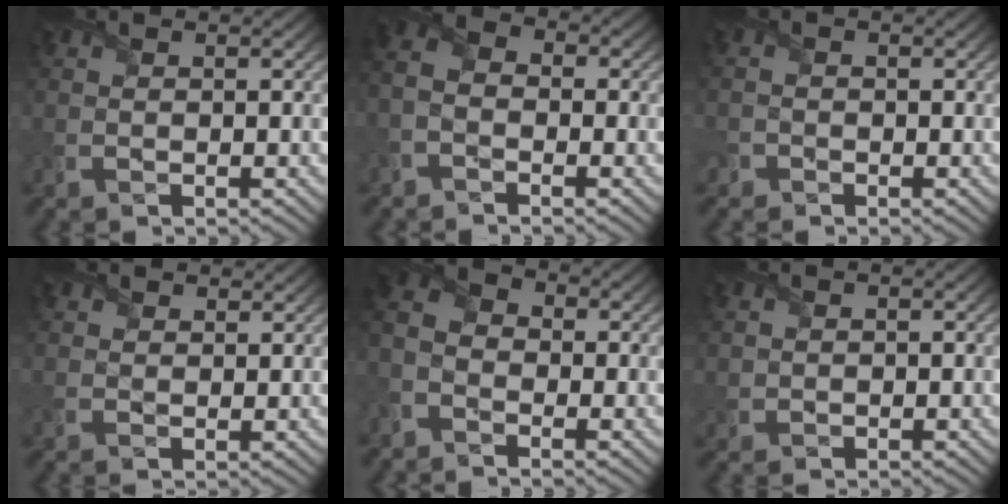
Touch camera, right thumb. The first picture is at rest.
{"total": 4.3, "force": [-1.9, 2.9, 2.5], "torque": [-0.062, 0.003, -0.042]}
{"total": 1.4, "force": [-1.1, 1.0, -0.1], "torque": [0.007, 0.000, -0.023]}
{"total": 2.3, "force": [2.0, 1.0, 0.6], "torque": [-0.015, 0.002, 0.041]}
{"total": 5.7, "force": [-2.8, 3.9, 3.0], "torque": [-0.078, -0.004, -0.064]}
{"total": 1.0, "force": [0.6, 0.8, 0.0], "torque": [-0.009, -0.003, 0.012]}